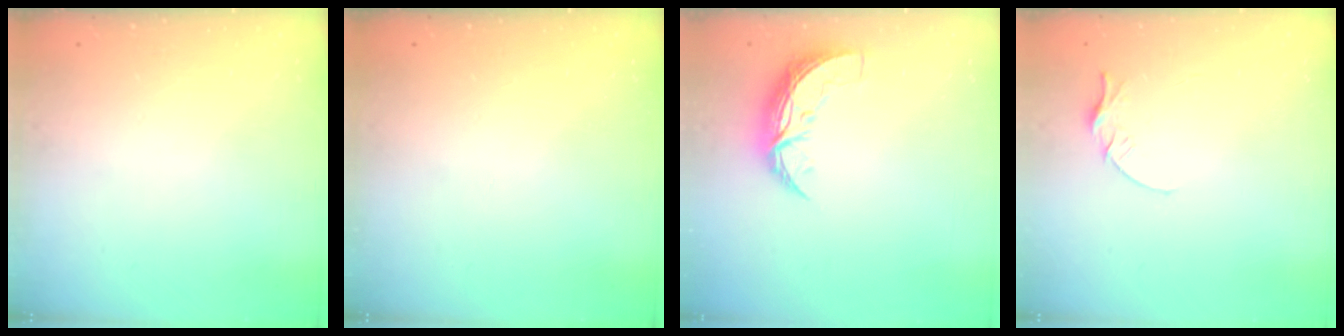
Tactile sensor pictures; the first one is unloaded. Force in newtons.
{"total": 0.0}
{"total": 8.6, "press": 8.6, "slide": 0.1}
{"total": 4.4, "press": 4.4, "slide": 0.5}